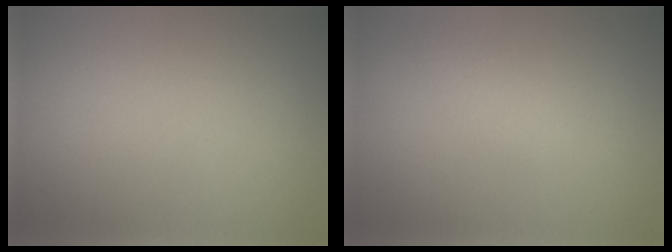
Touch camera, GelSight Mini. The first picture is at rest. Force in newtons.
{"total": 1.2, "press": 1.2, "slide": 0.0}